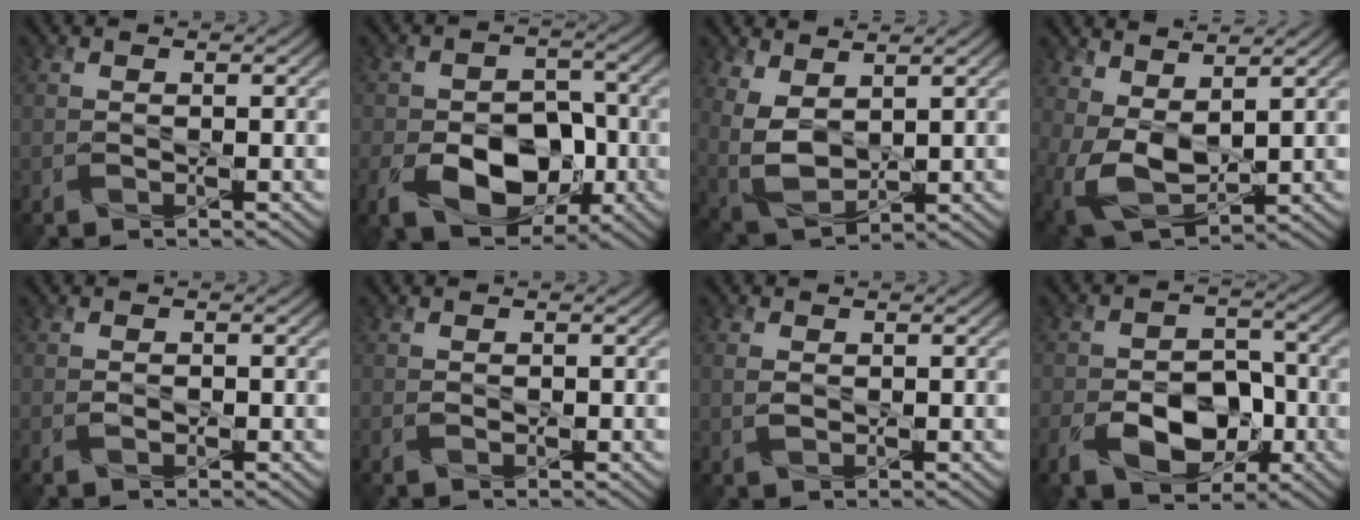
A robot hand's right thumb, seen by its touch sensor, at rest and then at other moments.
{"total": 11.1, "force": [-3.9, 7.2, 7.4], "torque": [-0.144, -0.023, -0.061]}
{"total": 6.5, "force": [2.6, 3.6, 4.7], "torque": [-0.124, -0.005, 0.056]}
{"total": 8.1, "force": [3.1, 4.4, 6.0], "torque": [-0.149, -0.005, 0.062]}
{"total": 0.8, "force": [-0.3, 0.5, 0.6], "torque": [-0.011, -0.002, -0.004]}
{"total": 0.5, "force": [-0.1, 0.4, 0.4], "torque": [-0.007, -0.003, -0.002]}
{"total": 1.6, "force": [0.2, 1.1, 1.1], "torque": [-0.031, 0.000, 0.005]}
{"total": 9.6, "force": [-3.9, 6.0, 6.4], "torque": [-0.120, -0.011, -0.068]}